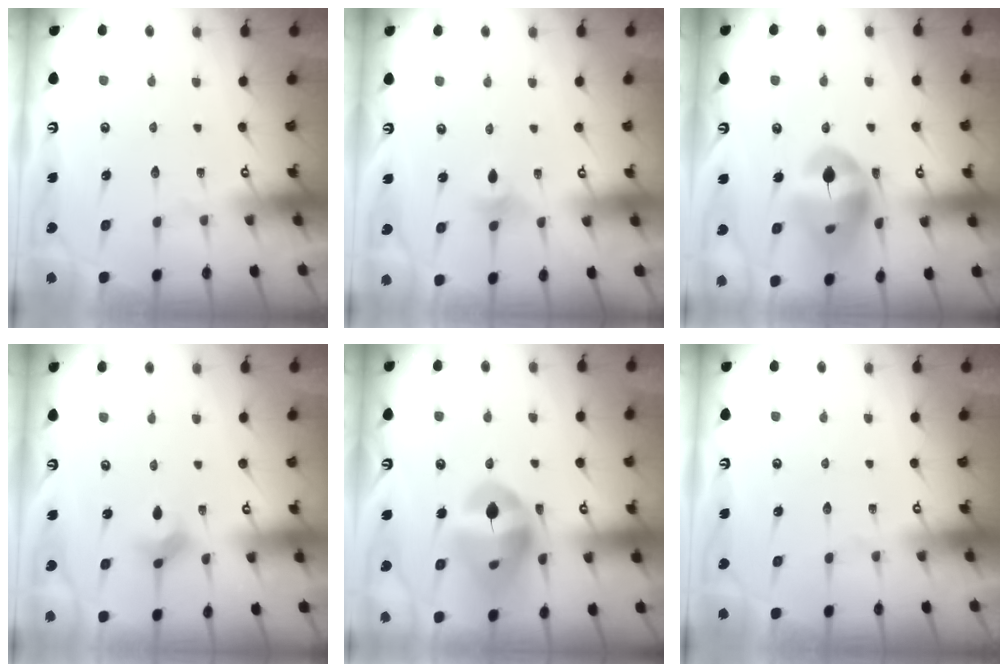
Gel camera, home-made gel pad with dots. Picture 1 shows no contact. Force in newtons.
{"total": 3.3, "press": 3.2, "slide": 0.6}
{"total": 15.7, "press": 15.6, "slide": 1.8}
{"total": 2.8, "press": 2.8, "slide": 0.1}
{"total": 16.4, "press": 16.2, "slide": 2.3}
{"total": 0.0}